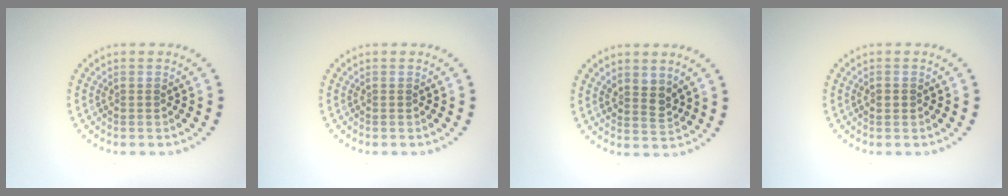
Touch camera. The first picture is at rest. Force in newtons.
{"total": 0.0}
{"total": 1.9, "press": 1.6, "slide": 1.0}
{"total": 1.1, "press": 1.1, "slide": 0.1}